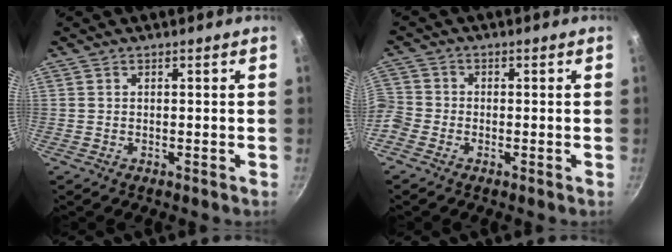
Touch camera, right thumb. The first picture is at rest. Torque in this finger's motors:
{"motor_torque": [-0.24, 0.24, 0.69, -0.66, 0.10]}